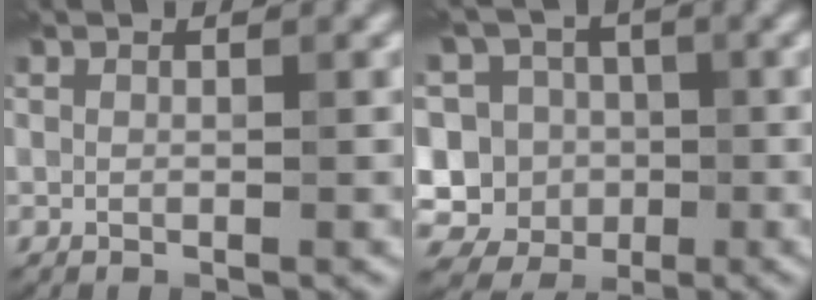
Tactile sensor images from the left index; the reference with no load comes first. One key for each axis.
{"total": 9.5, "fx": -0.5, "fy": 9.1, "fz": 2.8, "tx": -0.063, "ty": 0.039, "tz": -0.046}